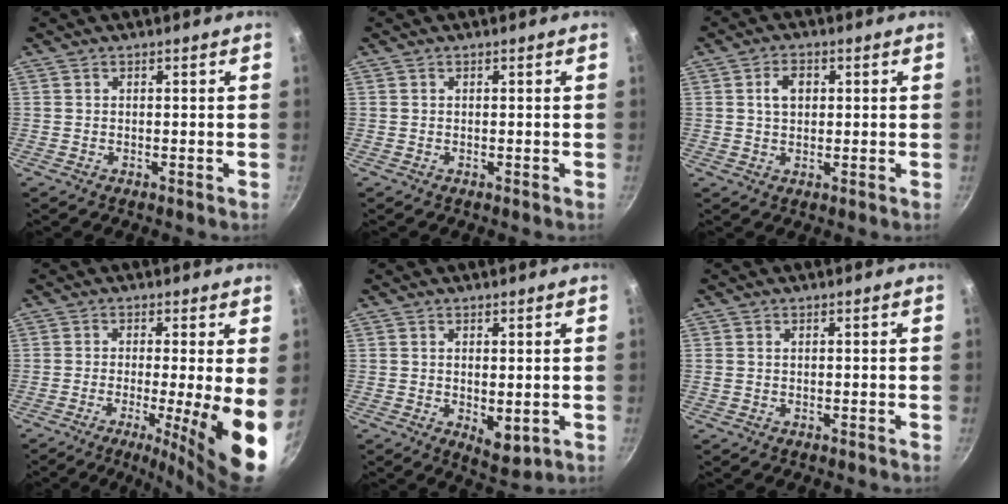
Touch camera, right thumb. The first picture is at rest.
{"total": 0.0}
{"total": 4.2, "force": [1.0, 2.9, 2.9], "torque": [-0.035, 0.002, 0.016]}
{"total": 11.3, "force": [-2.2, 1.0, 11.0], "torque": [-0.159, -0.008, -0.033]}
{"total": 5.1, "force": [-0.3, 2.4, 4.4], "torque": [-0.061, -0.016, 0.004]}
{"total": 0.6, "force": [0.2, 0.4, 0.4], "torque": [-0.008, 0.002, 0.002]}